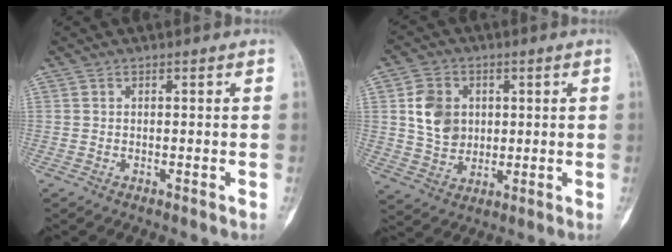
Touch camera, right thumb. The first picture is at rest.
{"total": 9.2, "force": [1.8, 7.5, 5.0], "torque": [-0.065, -0.007, 0.039]}